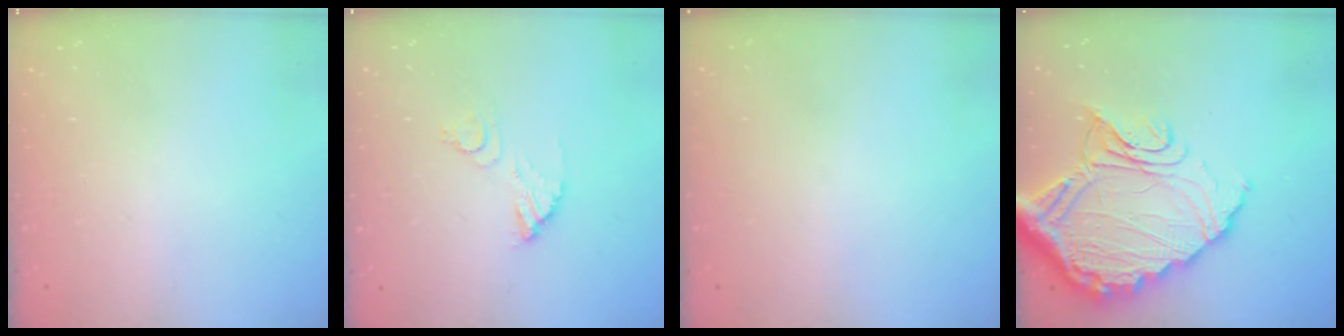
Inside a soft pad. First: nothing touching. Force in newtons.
{"total": 6.3, "press": 6.3, "slide": 0.4}
{"total": 3.0, "press": 3.0, "slide": 0.1}
{"total": 20.2, "press": 20.1, "slide": 2.2}